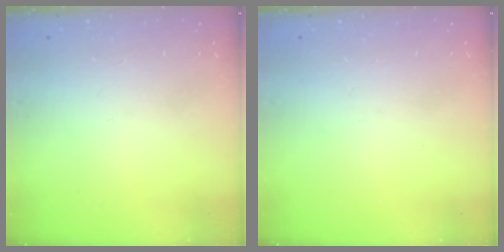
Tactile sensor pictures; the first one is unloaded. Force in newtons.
{"total": 0.0}